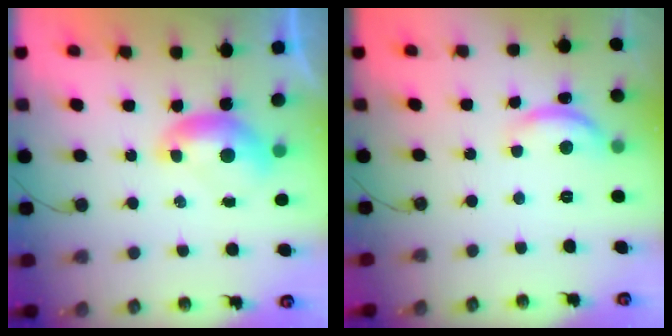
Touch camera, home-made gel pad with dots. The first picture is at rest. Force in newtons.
{"total": 4.6, "press": 4.6, "slide": 0.6}